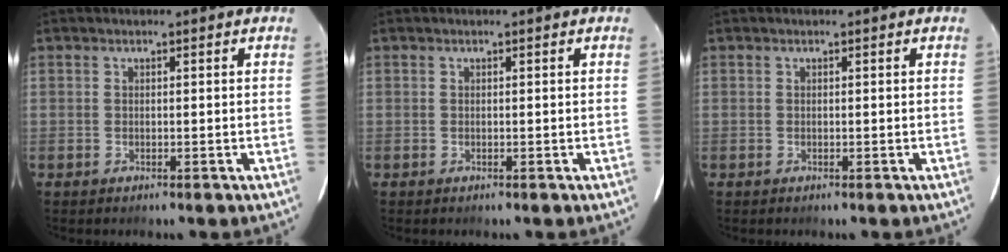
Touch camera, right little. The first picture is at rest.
{"total": 0.0}
{"total": 0.0}